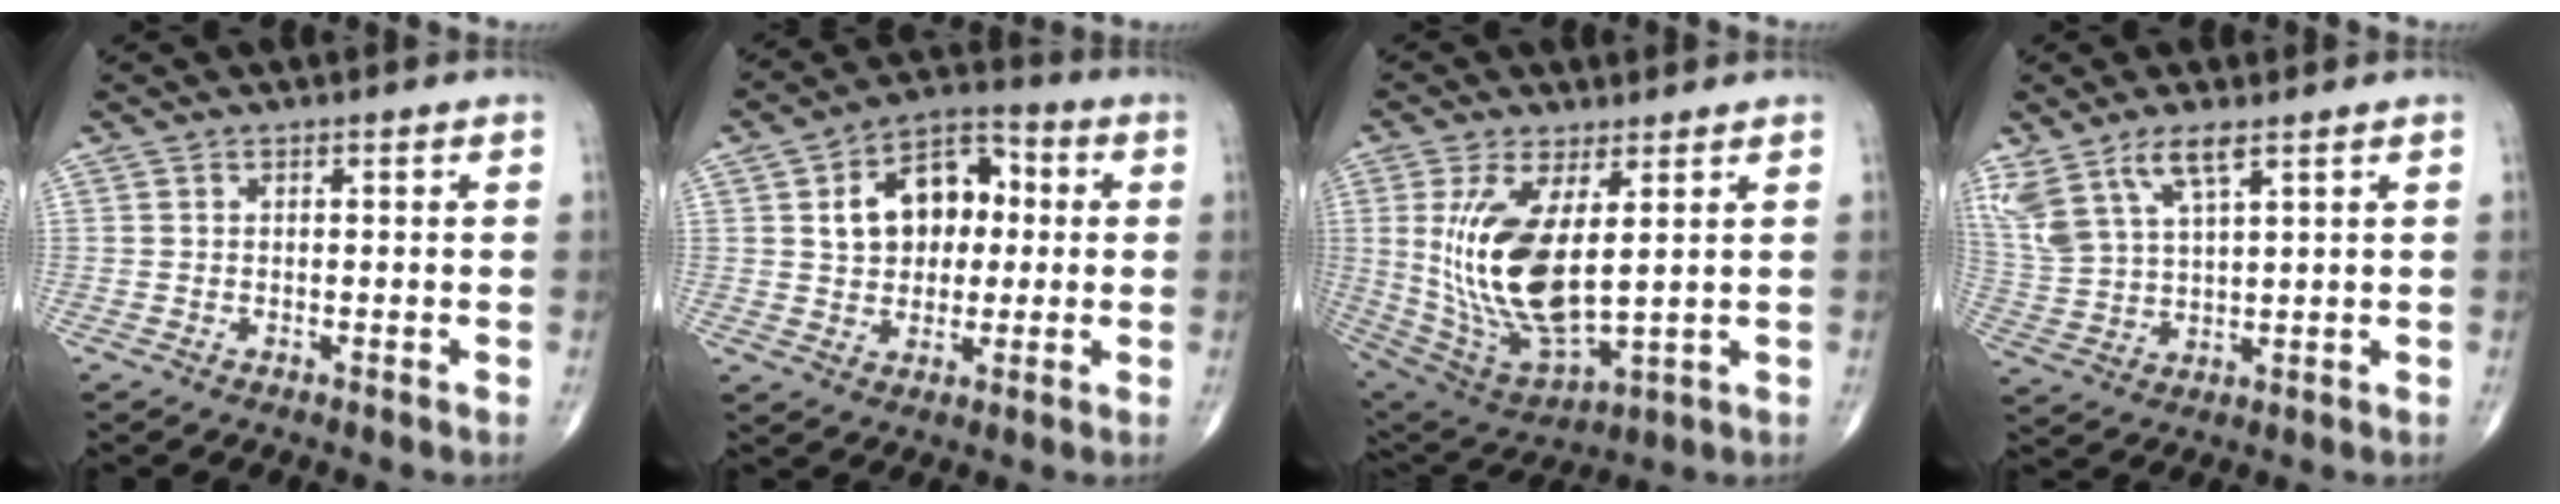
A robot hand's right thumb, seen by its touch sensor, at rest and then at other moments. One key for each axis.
{"total": 13.3, "fx": 2.1, "fy": 9.3, "fz": 9.2, "tx": -0.106, "ty": 0.021, "tz": 0.026}
{"total": 17.2, "fx": 2.8, "fy": 7.0, "fz": 15.5, "tx": -0.313, "ty": -0.026, "tz": 0.074}
{"total": 10.4, "fx": 6.5, "fy": 3.4, "fz": 7.3, "tx": -0.164, "ty": -0.016, "tz": 0.141}